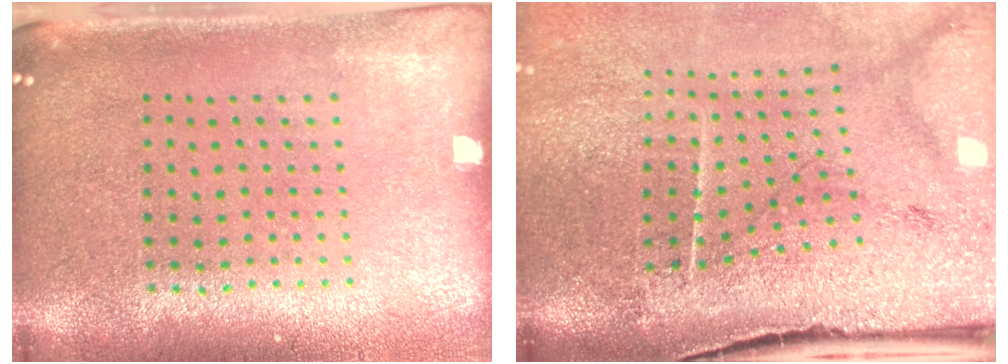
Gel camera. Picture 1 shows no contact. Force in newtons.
{"total": 4.3, "press": 3.5, "slide": 2.5}